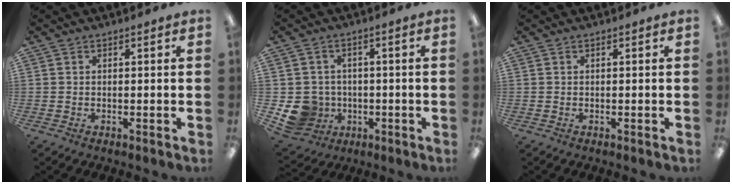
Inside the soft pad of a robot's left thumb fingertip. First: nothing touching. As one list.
[{"total": 8.3, "force": [-2.1, 7.7, 2.3], "torque": [-0.074, 0.014, -0.031]}, {"total": 0.0}]